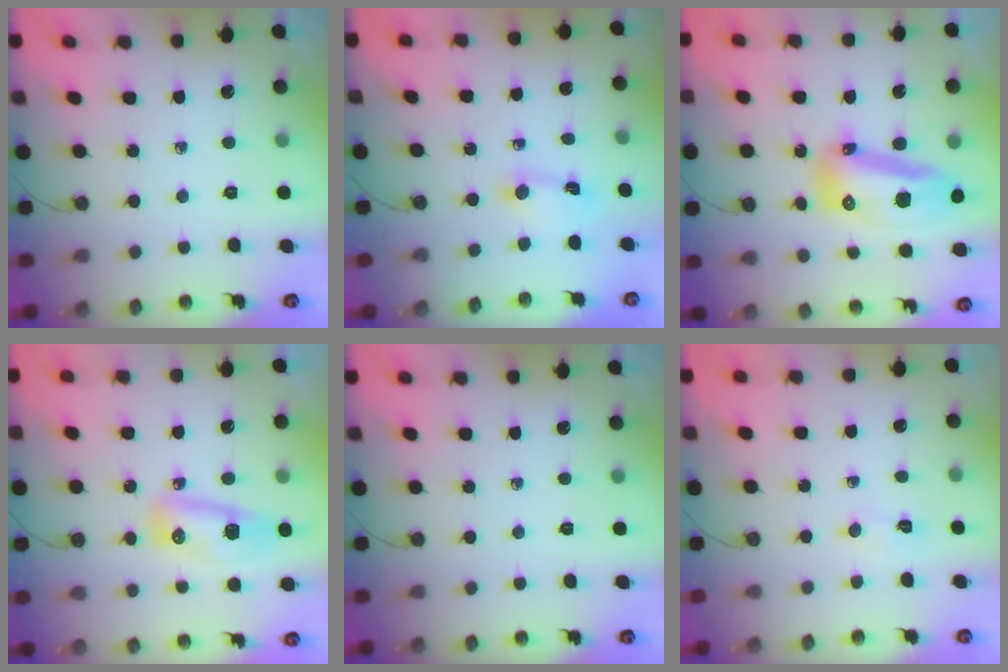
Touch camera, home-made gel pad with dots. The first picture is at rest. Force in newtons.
{"total": 2.0, "press": 2.0, "slide": 0.4}
{"total": 14.3, "press": 14.2, "slide": 1.7}
{"total": 16.6, "press": 11.7, "slide": 11.7}
{"total": 0.0}
{"total": 2.8, "press": 2.7, "slide": 0.5}